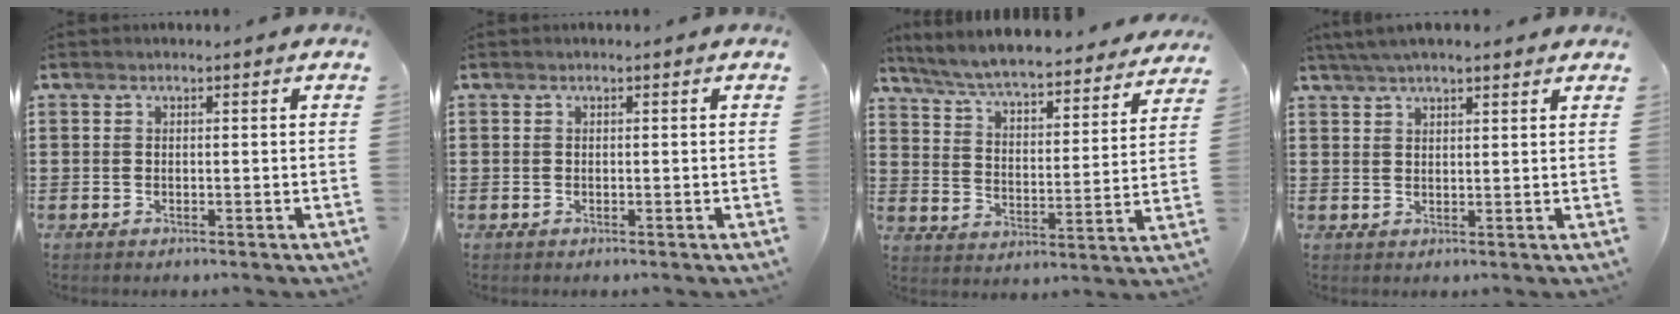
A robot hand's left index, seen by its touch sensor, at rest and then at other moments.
{"total": 0.0}
{"total": 6.4, "force": [6.0, 0.0, 2.1], "torque": [-0.067, -0.041, 0.101]}
{"total": 3.8, "force": [3.1, 0.5, 2.1], "torque": [-0.047, 0.004, 0.057]}